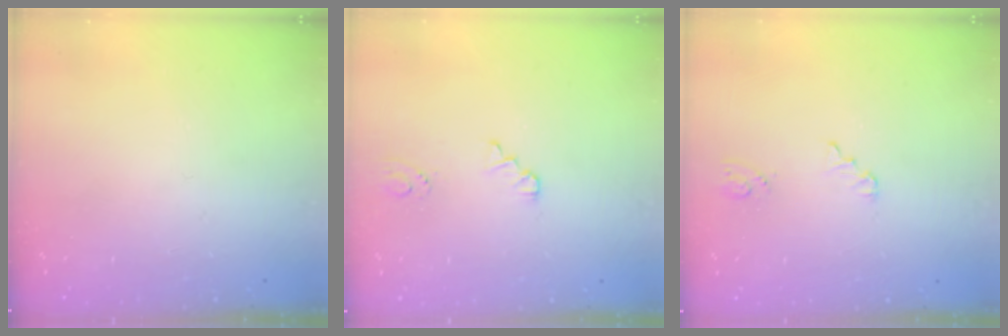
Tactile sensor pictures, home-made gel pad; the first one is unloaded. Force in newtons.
{"total": 1.0, "press": 1.0, "slide": 0.1}
{"total": 2.7, "press": 2.7, "slide": 0.4}